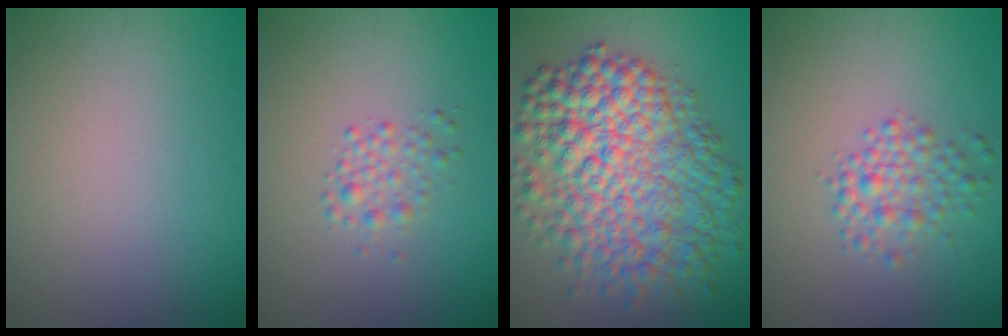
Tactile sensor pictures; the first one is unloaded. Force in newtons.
{"total": 1.6, "press": 1.6, "slide": 0.0}
{"total": 10.5, "press": 10.5, "slide": 0.1}
{"total": 2.7, "press": 2.7, "slide": 0.1}